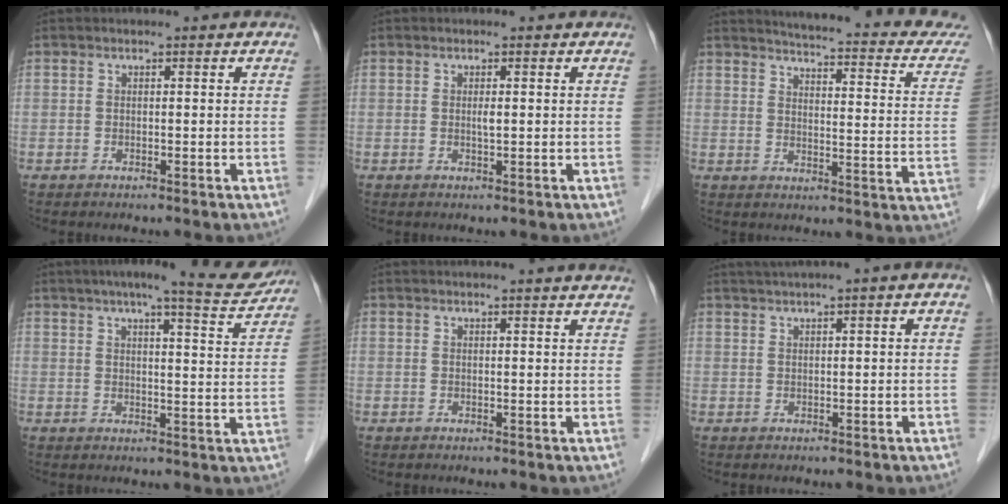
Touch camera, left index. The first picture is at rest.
{"total": 0.9, "force": [-0.1, 0.1, 0.9], "torque": [-0.020, -0.006, -0.003]}
{"total": 19.3, "force": [17.7, 2.4, 7.4], "torque": [-0.086, -0.067, 0.187]}
{"total": 12.0, "force": [10.5, 0.8, 5.8], "torque": [-0.074, -0.010, 0.120]}
{"total": 6.8, "force": [6.2, -0.5, 2.6], "torque": [-0.030, 0.017, 0.056]}
{"total": 3.8, "force": [2.4, -0.6, 2.9], "torque": [-0.053, 0.016, 0.044]}